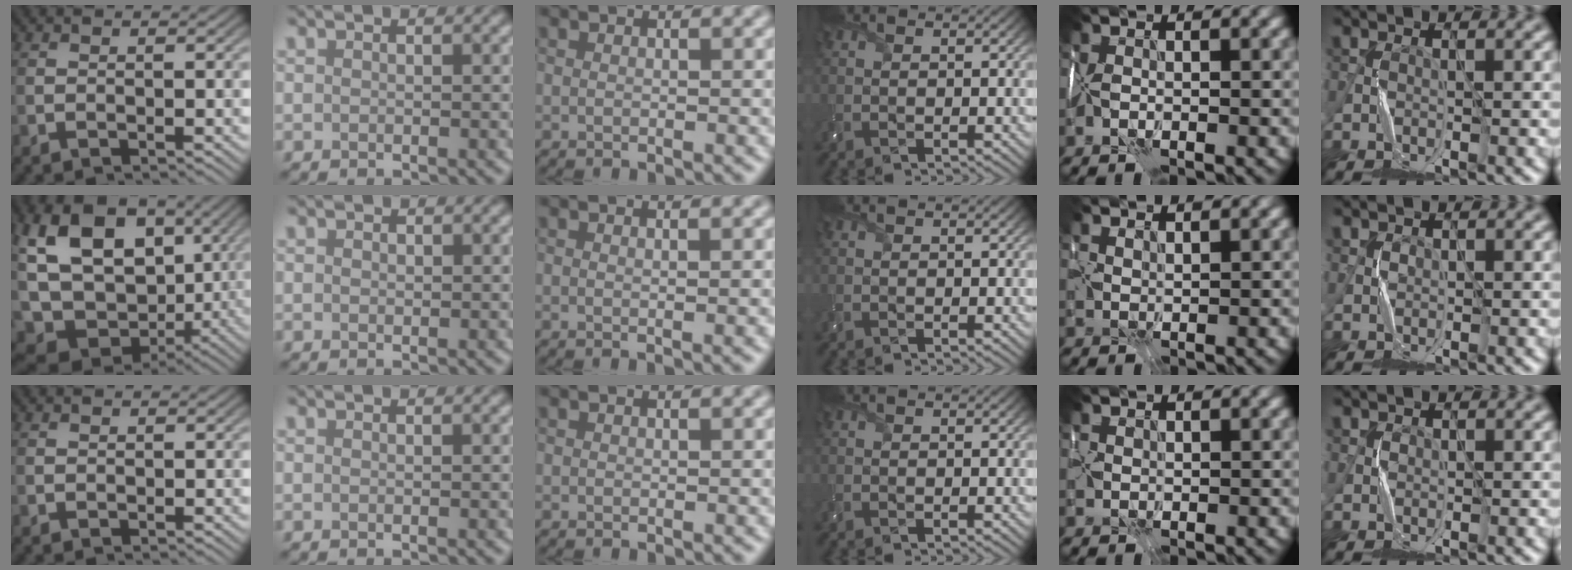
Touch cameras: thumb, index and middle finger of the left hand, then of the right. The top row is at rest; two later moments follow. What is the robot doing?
{"motion": "wrap", "object": "scarf"}